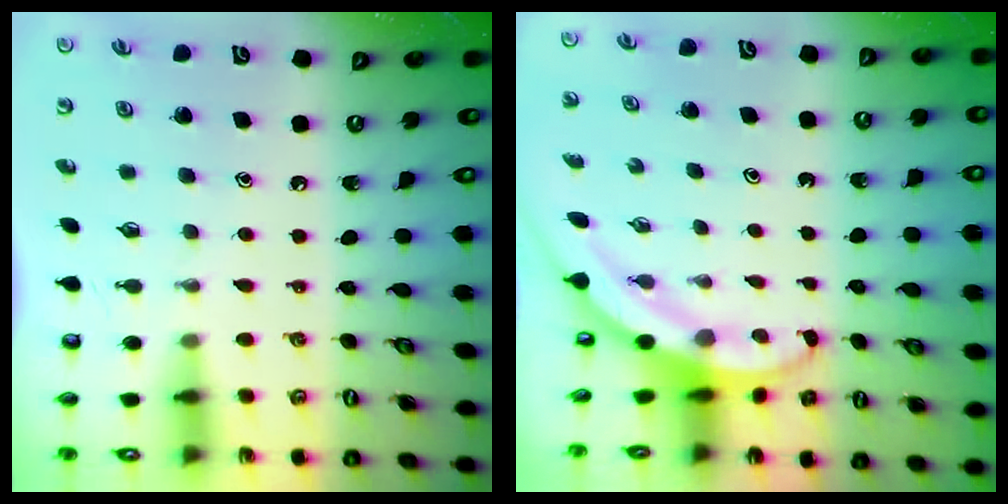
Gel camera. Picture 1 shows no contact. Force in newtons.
{"total": 3.2, "press": 3.2, "slide": 0.1}